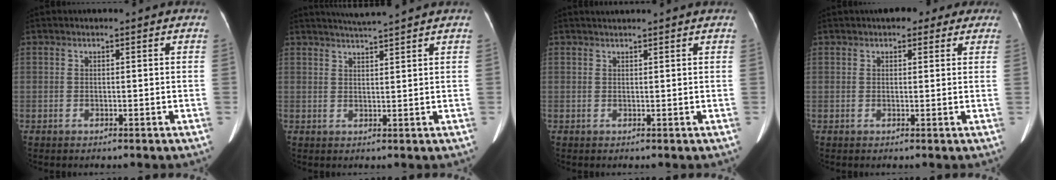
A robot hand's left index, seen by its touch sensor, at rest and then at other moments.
{"total": 4.7, "force": [4.2, -1.2, 1.5], "torque": [-0.024, 0.011, 0.068]}
{"total": 2.7, "force": [2.5, -0.4, 0.9], "torque": [-0.011, 0.023, 0.038]}
{"total": 5.1, "force": [3.7, 2.7, 2.3], "torque": [-0.013, 0.024, 0.045]}